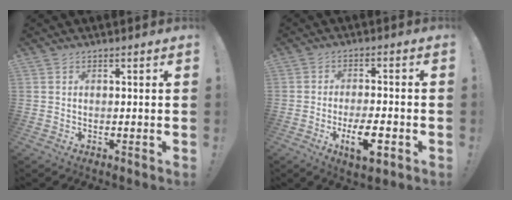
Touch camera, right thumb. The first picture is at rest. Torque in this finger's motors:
{"motor_torque": [0.99, 1.10, 0.49, -0.48, 0.25]}